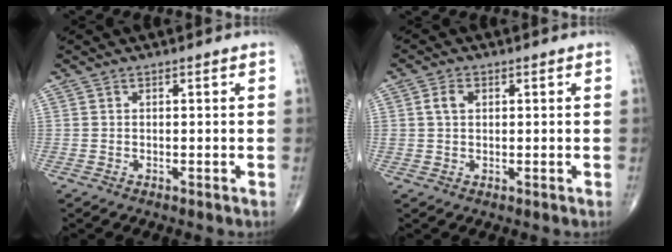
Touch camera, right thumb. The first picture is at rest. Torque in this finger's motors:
{"motor_torque": [0.58, 0.30, 0.60, 0.29, 0.02]}